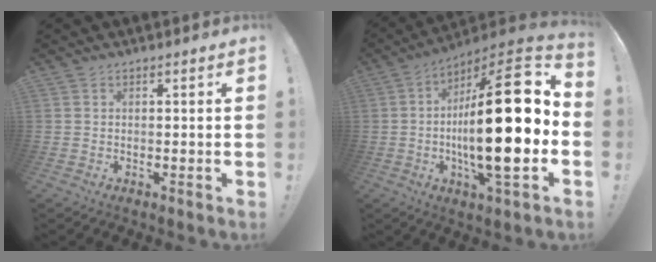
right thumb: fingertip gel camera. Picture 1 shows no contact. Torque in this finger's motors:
{"motor_torque": [1.41, 3.34, 2.75, -0.01, 0.81]}